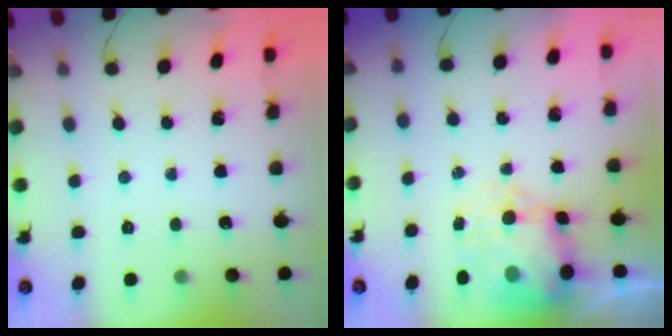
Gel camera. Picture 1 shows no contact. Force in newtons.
{"total": 8.4, "press": 8.2, "slide": 1.5}